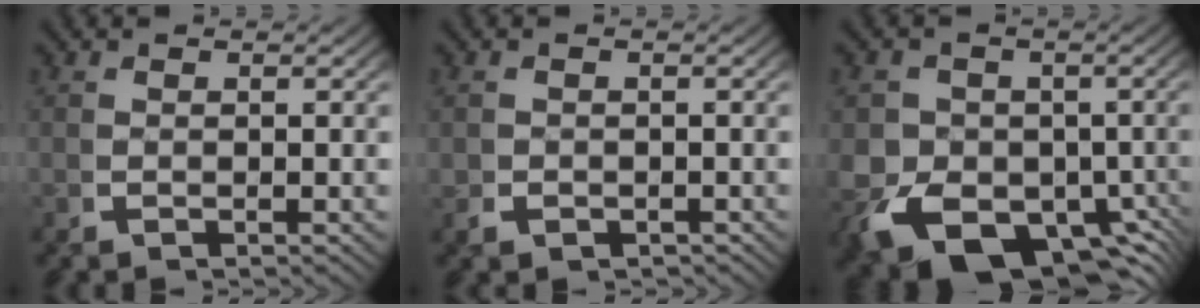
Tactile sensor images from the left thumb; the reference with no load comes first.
{"total": 1.4, "force": [-0.8, 1.0, 0.5], "torque": [-0.010, -0.008, -0.010]}
{"total": 16.9, "force": [-6.3, 12.4, 9.6], "torque": [-0.200, -0.082, -0.073]}